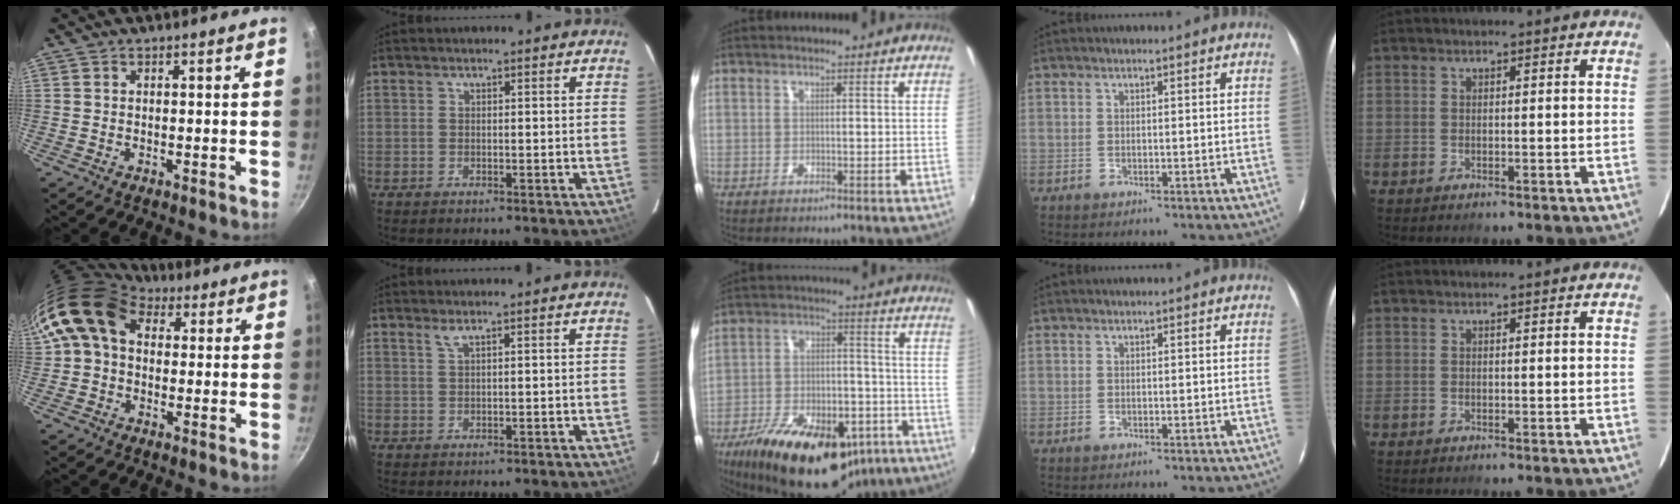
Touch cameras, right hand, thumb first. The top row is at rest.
{"thumb": {"total": 12.2, "force": [3.0, 9.1, 7.4], "torque": [-0.115, 0.015, 0.032]}, "index": {"total": 1.1, "force": [0.6, -0.3, 0.8], "torque": [-0.013, 0.000, 0.012]}, "middle": {"total": 25.5, "force": [-15.8, 12.2, 15.9], "torque": [-0.288, -0.016, -0.227]}}